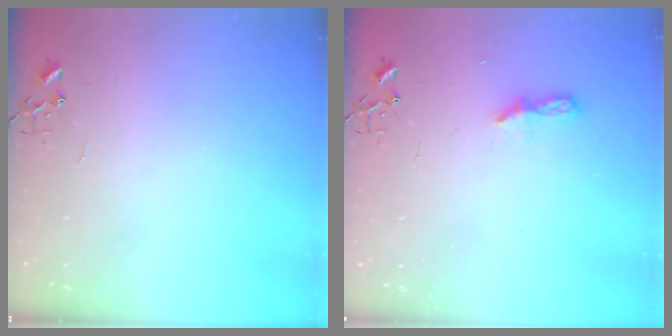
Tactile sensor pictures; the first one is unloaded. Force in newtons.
{"total": 5.9, "press": 5.8, "slide": 0.7}